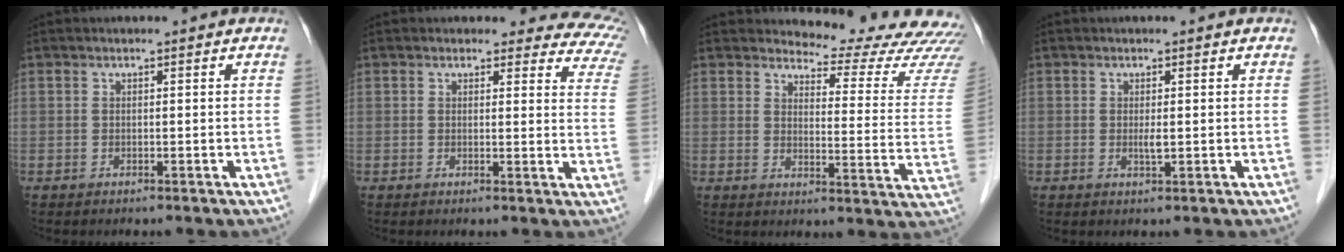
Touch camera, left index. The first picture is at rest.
{"total": 10.5, "force": [9.4, 4.0, 2.2], "torque": [0.024, -0.045, 0.055]}
{"total": 17.2, "force": [16.8, 2.0, 3.1], "torque": [-0.018, -0.124, 0.167]}
{"total": 1.3, "force": [-0.2, 0.2, 1.3], "torque": [-0.027, -0.008, -0.003]}